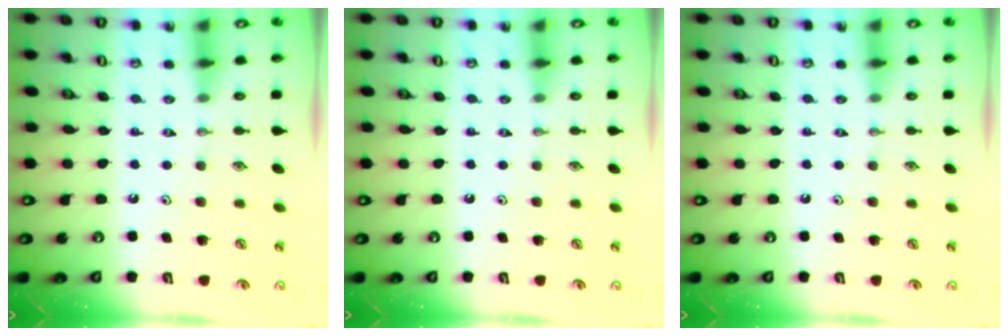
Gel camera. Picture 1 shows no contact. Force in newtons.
{"total": 0.0}
{"total": 0.0}